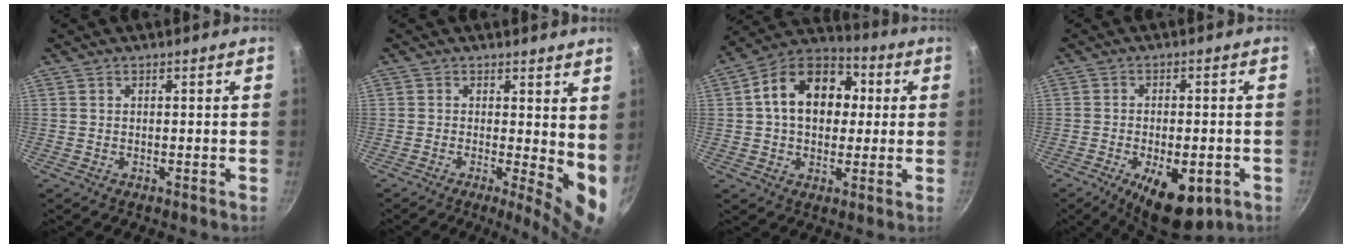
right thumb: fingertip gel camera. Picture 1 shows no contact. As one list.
[{"total": 7.4, "force": [0.3, 2.7, 6.9], "torque": [-0.079, -0.021, 0.004]}, {"total": 16.3, "force": [2.4, 11.9, 10.9], "torque": [-0.143, 0.028, 0.019]}, {"total": 11.6, "force": [-4.7, 5.4, 9.1], "torque": [-0.116, 0.014, -0.059]}]